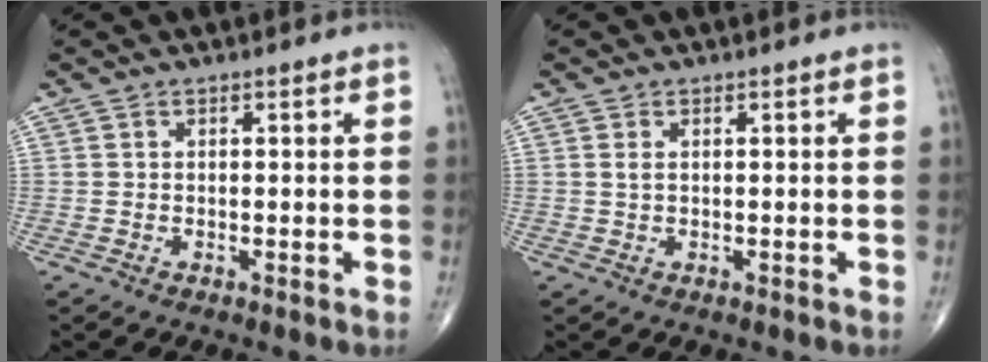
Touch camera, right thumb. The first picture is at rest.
{"total": 1.1, "force": [0.3, 0.6, 0.9], "torque": [-0.021, 0.006, 0.010]}